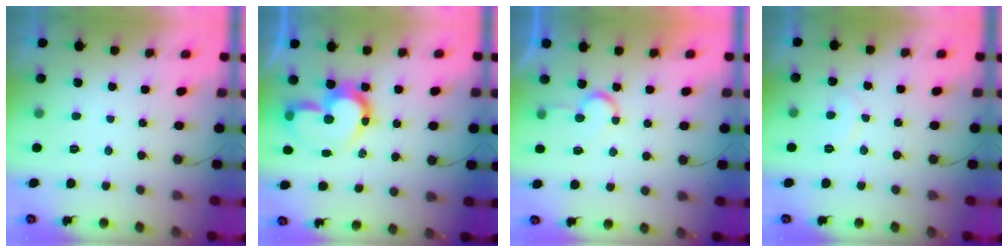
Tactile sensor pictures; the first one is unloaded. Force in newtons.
{"total": 13.6, "press": 13.5, "slide": 1.3}
{"total": 6.1, "press": 6.1, "slide": 0.5}
{"total": 6.2, "press": 6.1, "slide": 0.4}